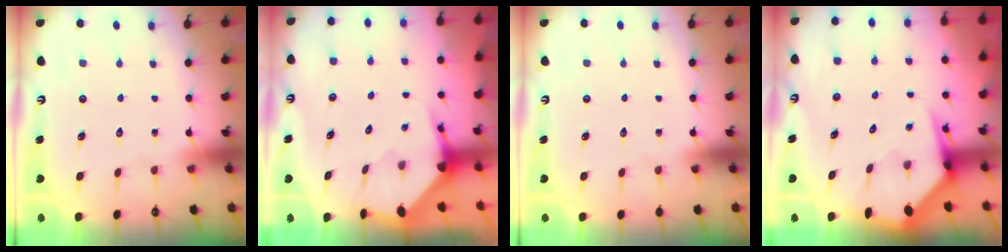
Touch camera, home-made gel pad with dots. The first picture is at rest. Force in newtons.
{"total": 3.5, "press": 3.5, "slide": 0.5}
{"total": 0.0}
{"total": 4.9, "press": 4.8, "slide": 0.6}